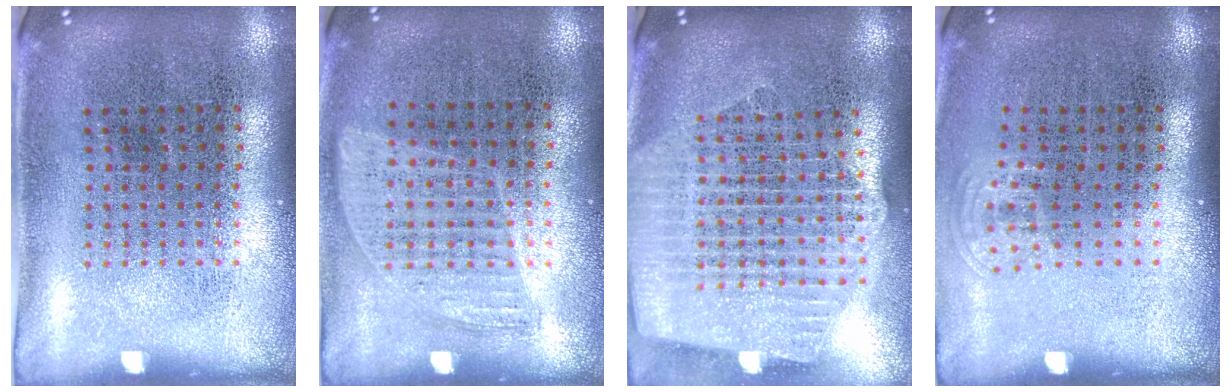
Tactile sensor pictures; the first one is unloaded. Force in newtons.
{"total": 0.9, "press": 0.8, "slide": 0.4}
{"total": 2.6, "press": 2.2, "slide": 1.4}
{"total": 0.7, "press": 0.5, "slide": 0.5}